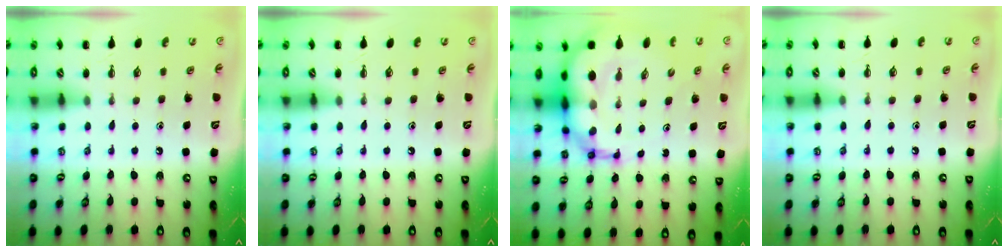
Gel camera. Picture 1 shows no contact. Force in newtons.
{"total": 0.0}
{"total": 15.9, "press": 15.3, "slide": 4.4}
{"total": 6.3, "press": 6.0, "slide": 2.0}